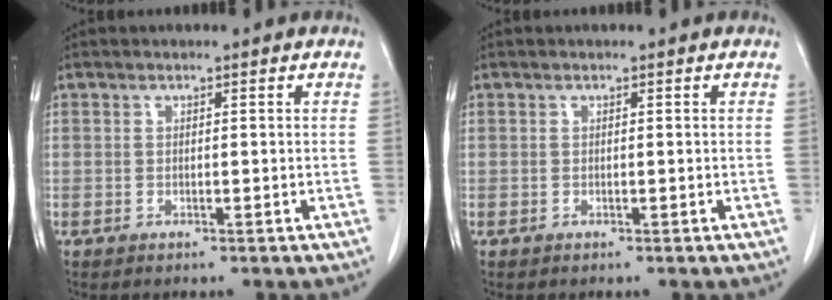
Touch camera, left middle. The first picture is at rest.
{"total": 0.0}